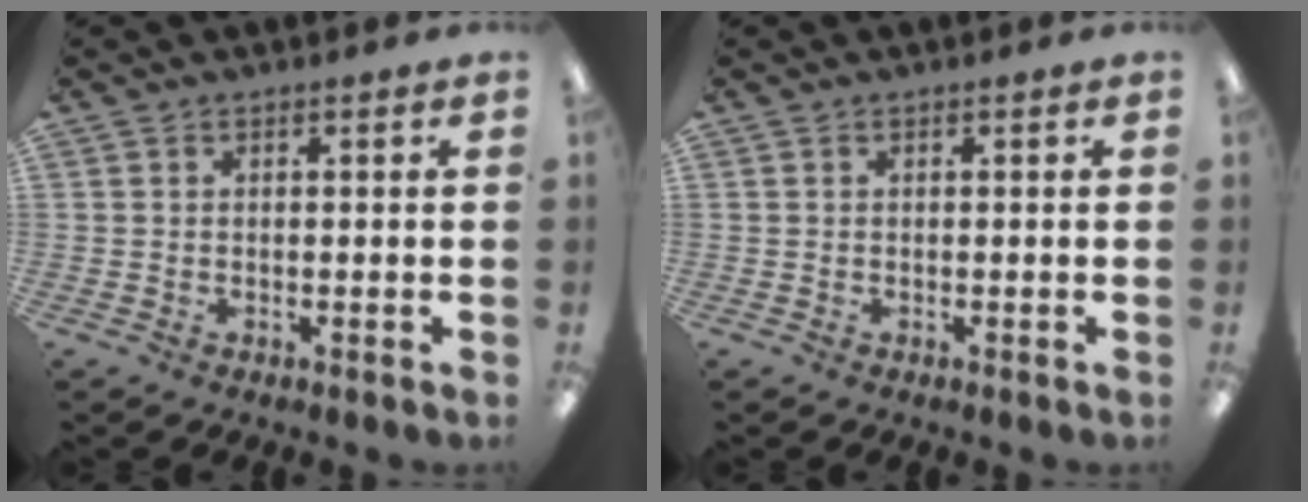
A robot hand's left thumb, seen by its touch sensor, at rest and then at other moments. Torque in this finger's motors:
{"motor_torque": [0.05, -0.04, -0.06, -0.06, 0.00]}